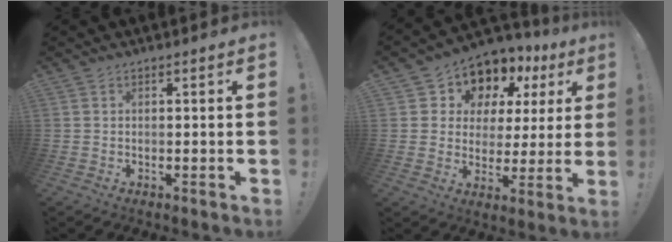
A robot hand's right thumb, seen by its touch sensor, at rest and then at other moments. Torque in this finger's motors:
{"motor_torque": [0.96, 1.01, 0.44, 0.38, 0.00]}